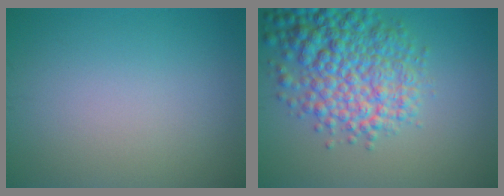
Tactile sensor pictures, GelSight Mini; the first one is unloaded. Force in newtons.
{"total": 8.1, "press": 8.1, "slide": 0.3}